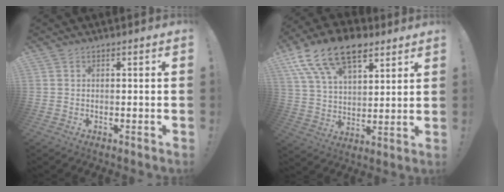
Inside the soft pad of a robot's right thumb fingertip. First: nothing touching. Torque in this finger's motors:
{"motor_torque": [0.22, 2.15, 0.48, 0.00, 0.13]}